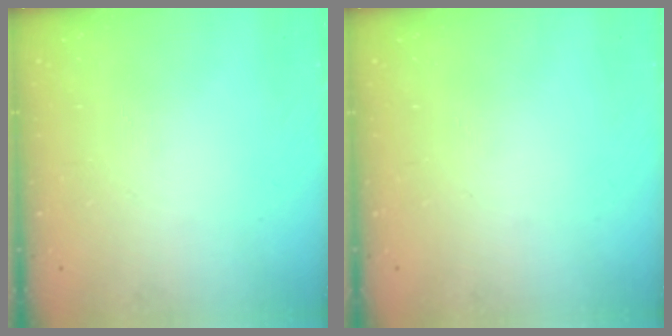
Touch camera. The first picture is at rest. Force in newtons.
{"total": 0.0}